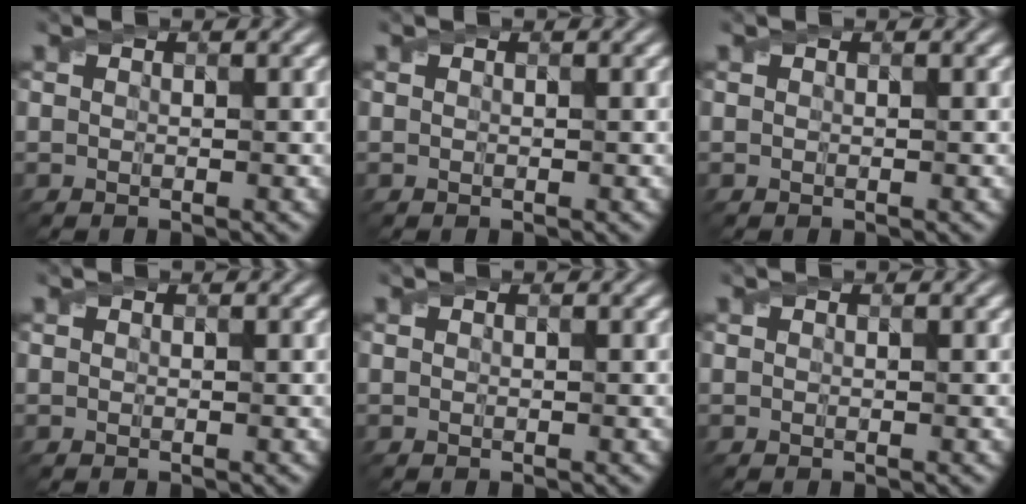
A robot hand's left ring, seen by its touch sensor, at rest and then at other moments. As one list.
[{"total": 0.0}, {"total": 0.0}, {"total": 0.0}, {"total": 0.0}, {"total": 0.0}]